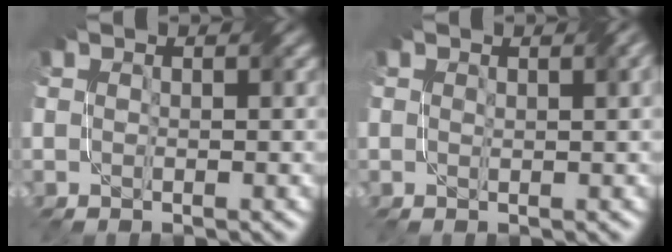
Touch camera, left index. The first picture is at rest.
{"total": 1.4, "force": [0.6, 0.2, 1.3], "torque": [-0.020, 0.003, 0.008]}